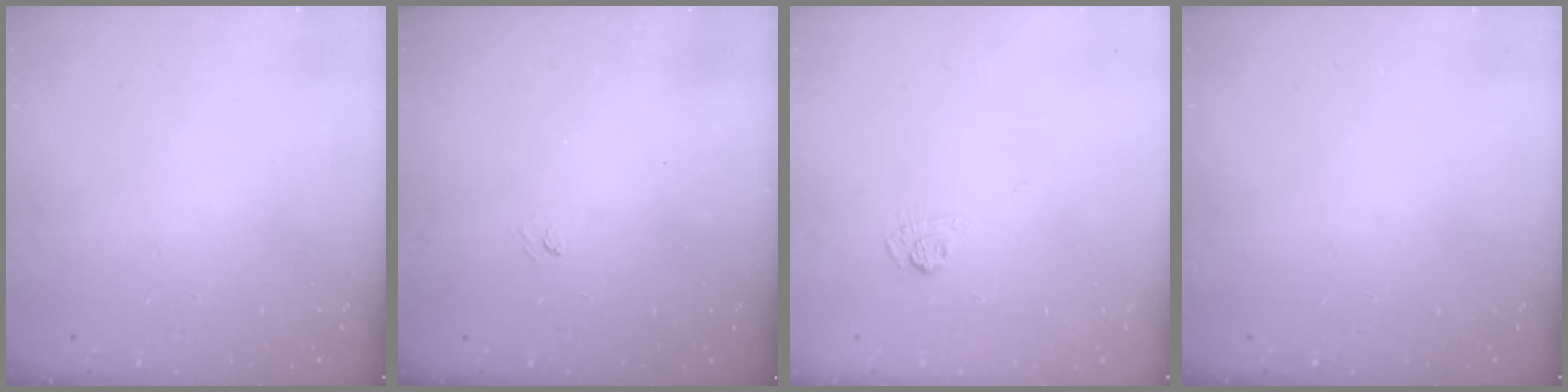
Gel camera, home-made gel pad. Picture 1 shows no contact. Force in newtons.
{"total": 1.9, "press": 1.7, "slide": 0.9}
{"total": 5.0, "press": 4.8, "slide": 1.4}
{"total": 0.0}